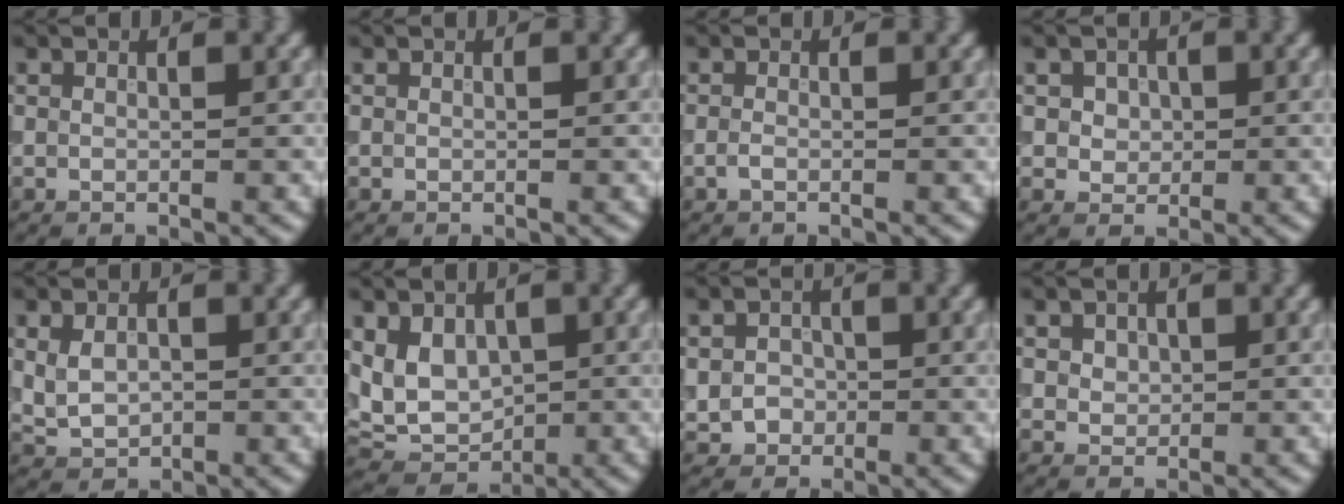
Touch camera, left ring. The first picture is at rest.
{"total": 0.0}
{"total": 0.7, "force": [-0.4, 0.3, 0.4], "torque": [-0.014, 0.000, -0.011]}
{"total": 2.5, "force": [0.8, 2.0, 1.2], "torque": [-0.031, 0.003, 0.020]}
{"total": 2.7, "force": [0.0, 2.0, 1.8], "torque": [-0.040, -0.004, 0.002]}
{"total": 5.1, "force": [0.8, 3.9, 3.2], "torque": [-0.062, -0.011, 0.012]}
{"total": 2.5, "force": [-0.5, 2.2, 1.0], "torque": [-0.016, -0.002, -0.015]}
{"total": 1.7, "force": [0.6, 1.4, 0.8], "torque": [-0.019, 0.002, 0.018]}